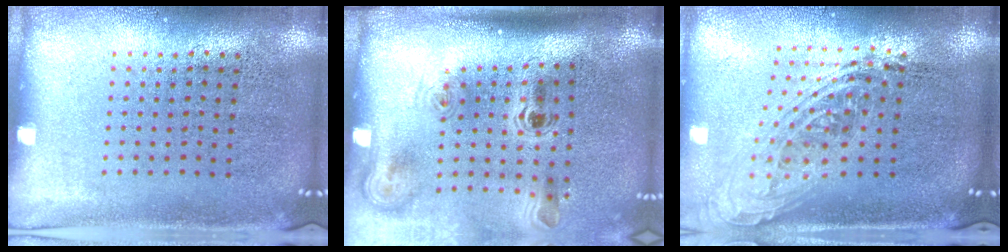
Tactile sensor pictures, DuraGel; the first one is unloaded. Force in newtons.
{"total": 2.3, "press": 1.4, "slide": 1.8}
{"total": 2.1, "press": 1.5, "slide": 1.4}